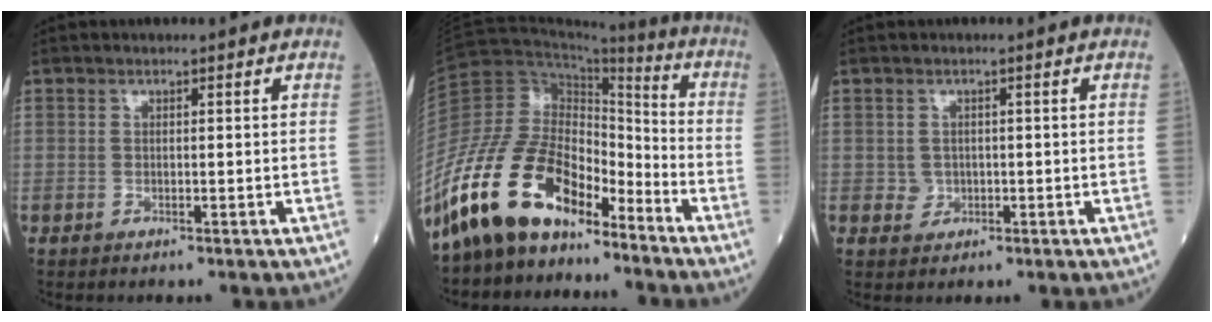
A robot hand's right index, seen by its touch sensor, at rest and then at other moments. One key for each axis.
{"total": 15.3, "fx": -11.5, "fy": 6.6, "fz": 7.6, "tx": -0.156, "ty": 0.034, "tz": -0.217}
{"total": 1.5, "fx": 0.2, "fy": 1.5, "fz": 0.3, "tx": 0.000, "ty": 0.003, "tz": 0.009}